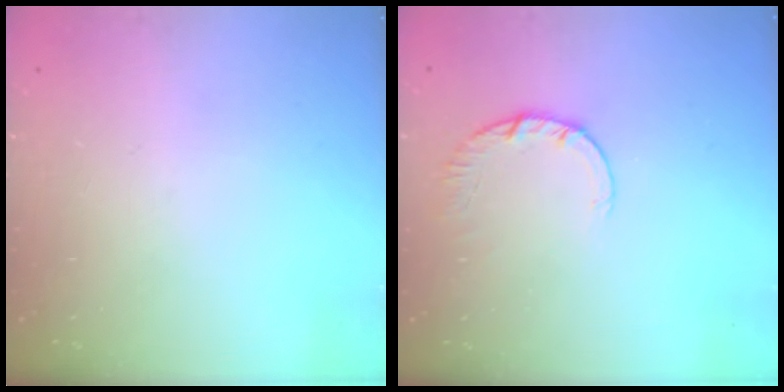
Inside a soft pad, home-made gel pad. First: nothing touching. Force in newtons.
{"total": 2.4, "press": 2.4, "slide": 0.2}